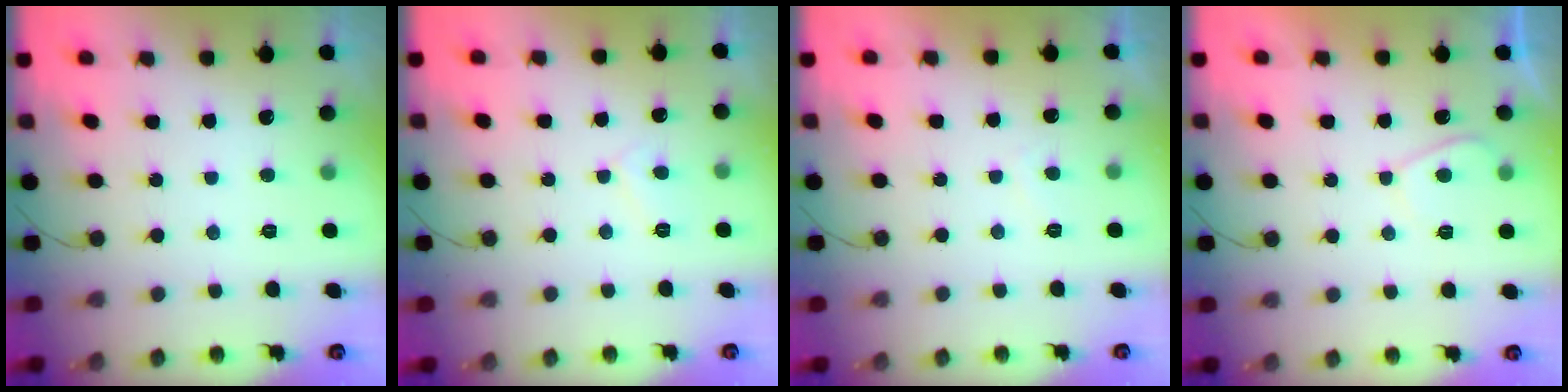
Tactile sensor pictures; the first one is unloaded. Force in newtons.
{"total": 4.9, "press": 4.8, "slide": 0.6}
{"total": 1.1, "press": 0.8, "slide": 0.7}
{"total": 3.4, "press": 3.3, "slide": 0.8}